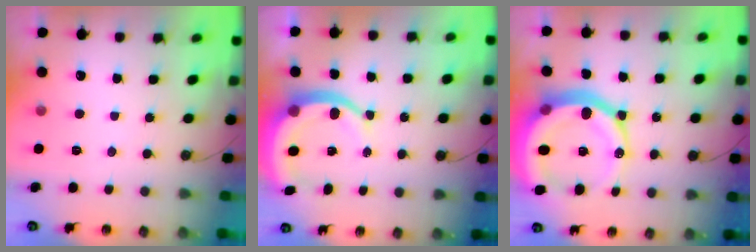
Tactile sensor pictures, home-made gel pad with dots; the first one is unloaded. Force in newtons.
{"total": 10.4, "press": 10.4, "slide": 1.3}
{"total": 22.2, "press": 22.1, "slide": 2.4}